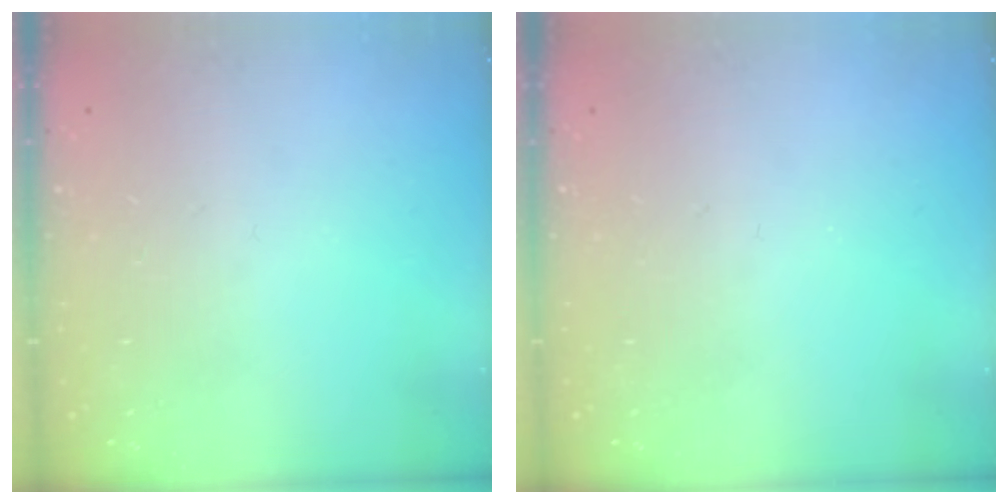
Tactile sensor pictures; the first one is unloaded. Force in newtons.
{"total": 0.0}